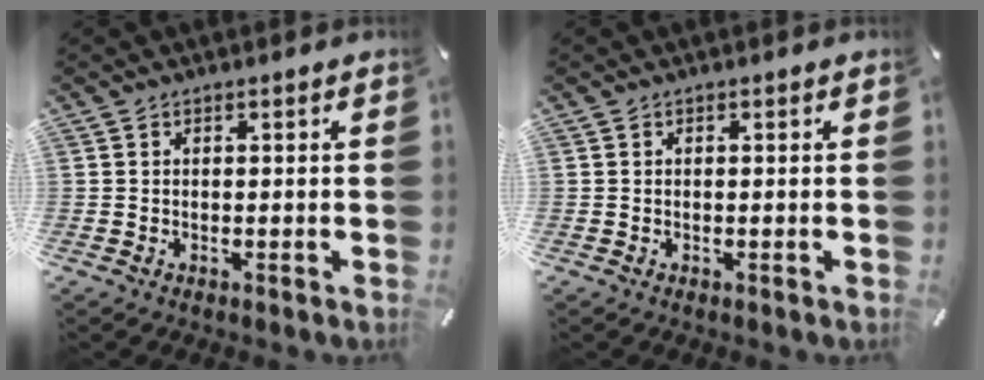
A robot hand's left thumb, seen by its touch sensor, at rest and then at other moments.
{"total": 0.0}